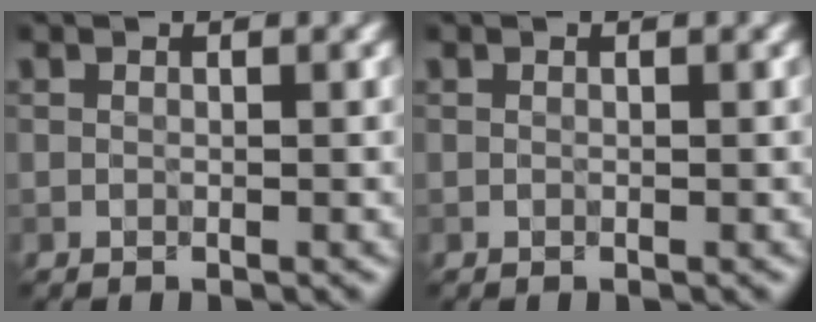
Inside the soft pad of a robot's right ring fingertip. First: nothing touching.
{"total": 0.0}